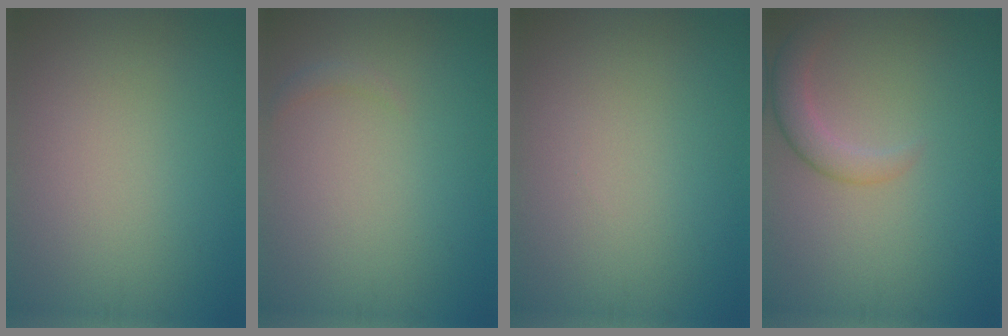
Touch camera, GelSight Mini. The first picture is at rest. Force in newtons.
{"total": 0.7, "press": 0.7, "slide": 0.2}
{"total": 0.0}
{"total": 2.7, "press": 2.7, "slide": 0.2}